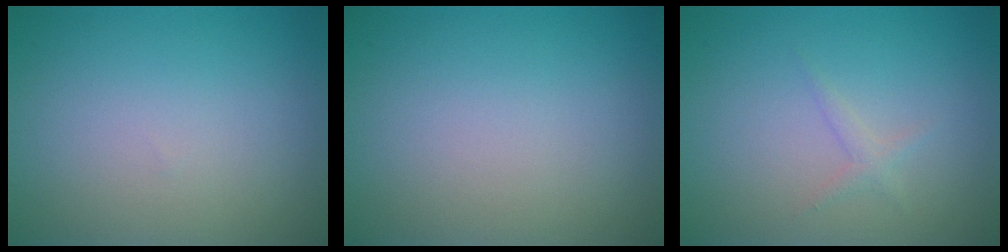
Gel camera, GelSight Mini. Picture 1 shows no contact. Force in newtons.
{"total": 0.0}
{"total": 0.9, "press": 0.9, "slide": 0.0}